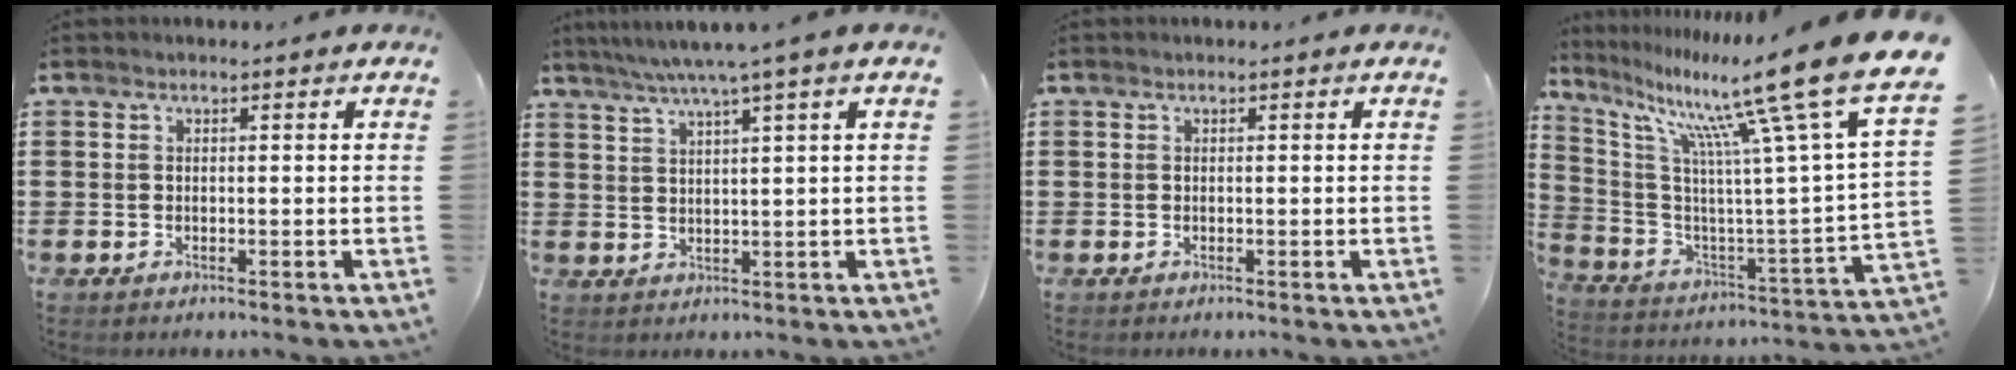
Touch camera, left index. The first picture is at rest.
{"total": 4.4, "force": [2.9, -0.9, 3.2], "torque": [-0.068, -0.010, 0.047]}
{"total": 0.0}
{"total": 17.2, "force": [12.3, 1.7, 11.9], "torque": [-0.230, -0.093, 0.190]}